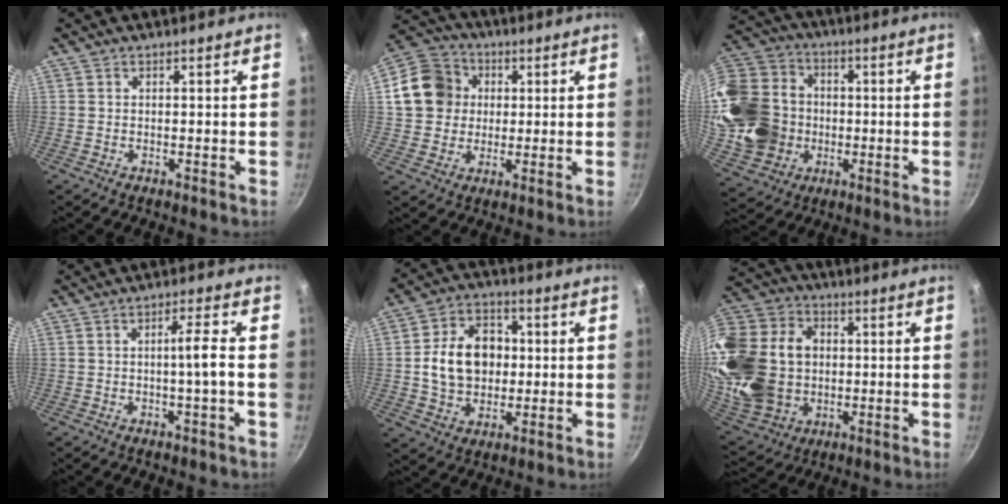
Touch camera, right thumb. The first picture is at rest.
{"total": 12.1, "force": [1.8, 10.9, 5.1], "torque": [-0.066, 0.022, 0.021]}
{"total": 21.4, "force": [-1.4, 18.0, 11.5], "torque": [-0.211, 0.034, -0.009]}
{"total": 4.5, "force": [-0.8, -0.6, 4.4], "torque": [-0.082, 0.010, -0.013]}
{"total": 13.7, "force": [0.5, 10.5, 8.7], "torque": [-0.117, 0.018, 0.006]}
{"total": 28.2, "force": [-0.1, 21.8, 17.8], "torque": [-0.375, 0.025, 0.016]}